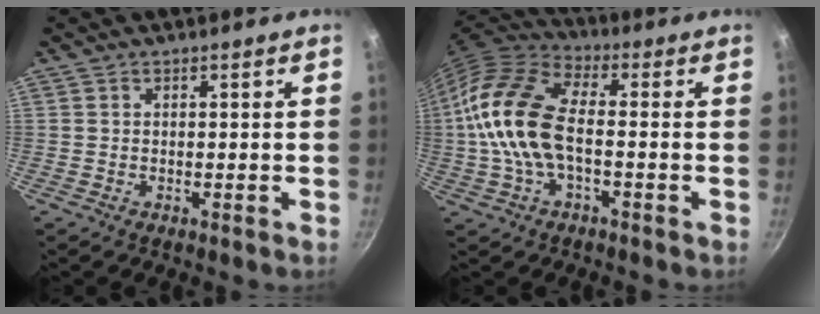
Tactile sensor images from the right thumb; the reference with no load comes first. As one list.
[{"total": 16.0, "force": [-1.2, 8.5, 13.5], "torque": [-0.259, 0.034, -0.040]}]